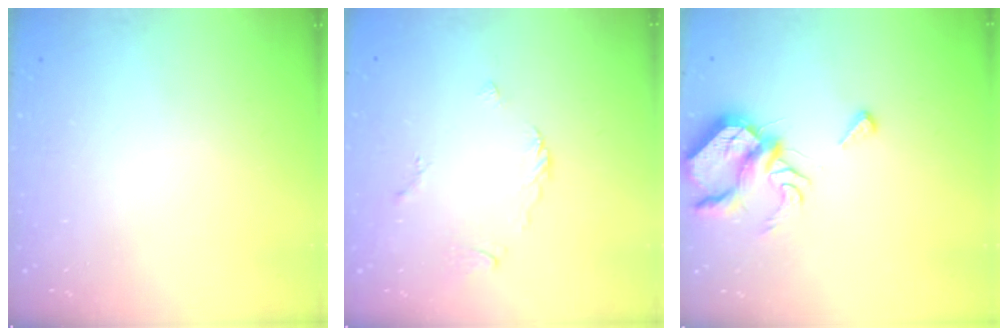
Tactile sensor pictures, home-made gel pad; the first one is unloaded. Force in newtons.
{"total": 2.3, "press": 2.3, "slide": 0.5}
{"total": 7.7, "press": 7.6, "slide": 0.3}